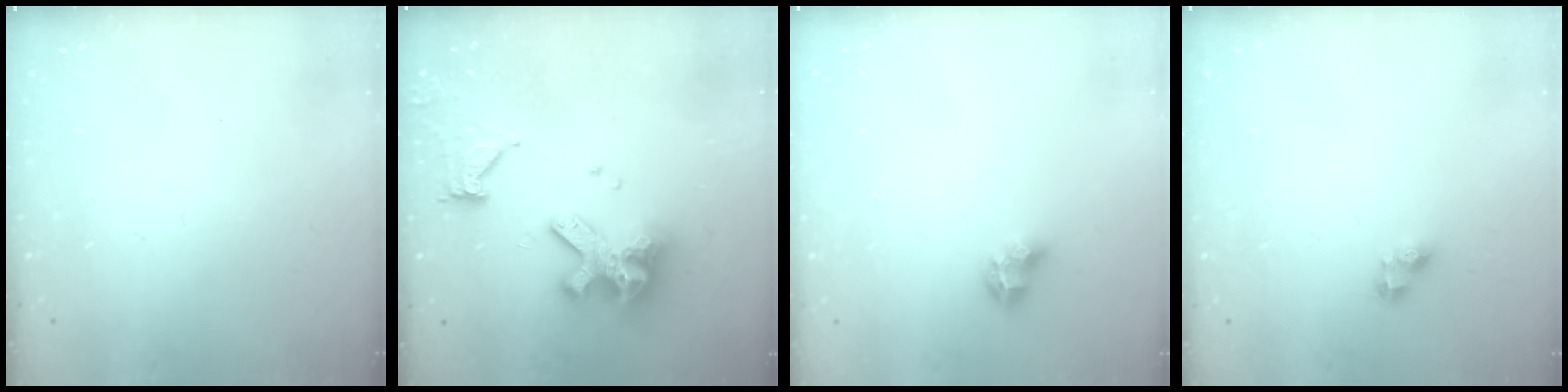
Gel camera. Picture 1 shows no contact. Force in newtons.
{"total": 12.2, "press": 12.1, "slide": 1.3}
{"total": 5.4, "press": 5.3, "slide": 1.1}
{"total": 3.3, "press": 3.3, "slide": 0.4}